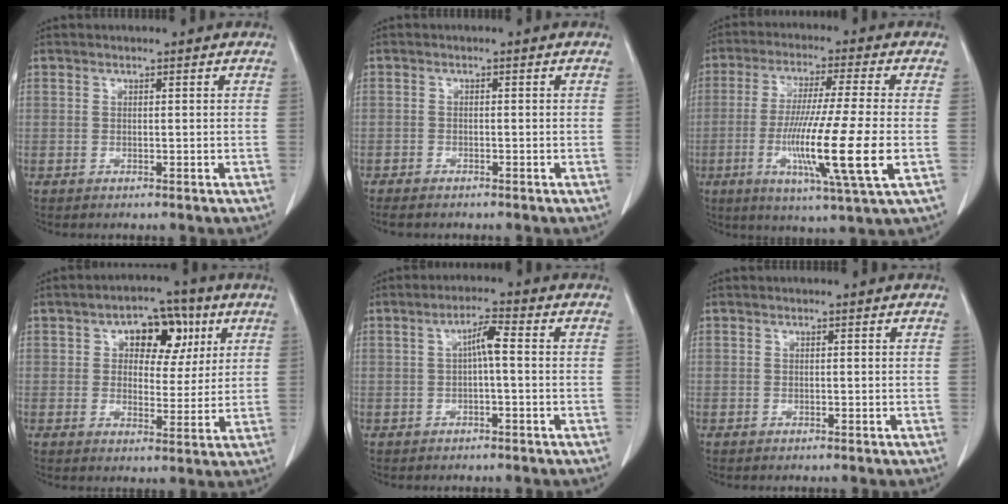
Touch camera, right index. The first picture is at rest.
{"total": 2.1, "force": [-1.8, 0.7, 0.9], "torque": [-0.015, -0.003, -0.028]}
{"total": 15.4, "force": [-3.6, -0.7, 15.0], "torque": [-0.281, -0.030, -0.069]}
{"total": 8.7, "force": [3.2, 5.1, 6.3], "torque": [-0.076, 0.024, 0.045]}
{"total": 3.5, "force": [0.0, 0.3, 3.5], "torque": [-0.061, 0.011, 0.000]}
{"total": 0.0}